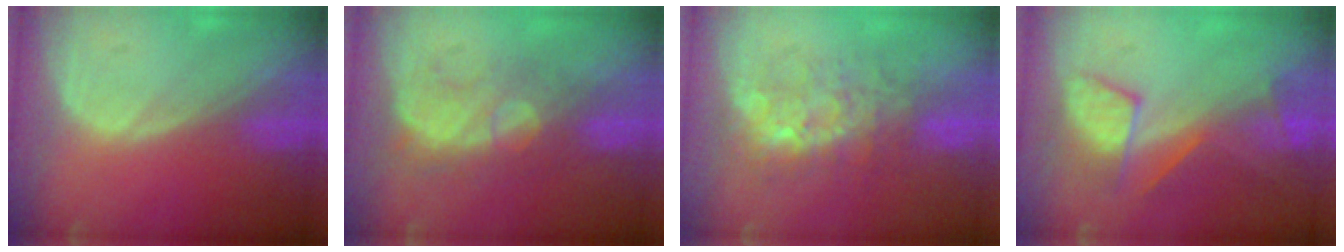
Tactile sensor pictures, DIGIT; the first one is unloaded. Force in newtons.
{"total": 8.7, "press": 7.6, "slide": 4.3}
{"total": 8.1, "press": 7.5, "slide": 3.1}
{"total": 8.0, "press": 7.5, "slide": 2.5}